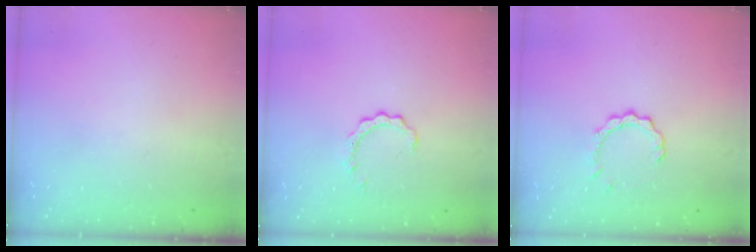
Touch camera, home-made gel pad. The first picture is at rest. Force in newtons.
{"total": 2.4, "press": 2.3, "slide": 0.3}
{"total": 3.6, "press": 3.6, "slide": 0.4}